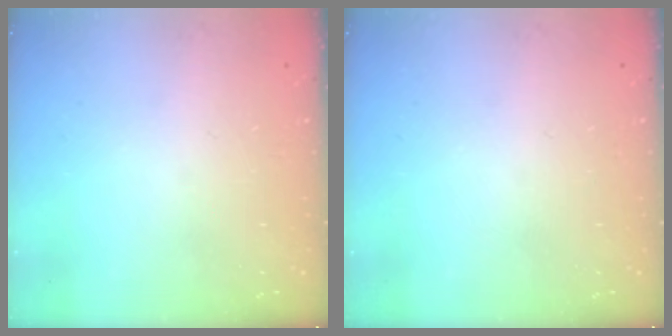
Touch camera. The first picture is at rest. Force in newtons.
{"total": 0.0}